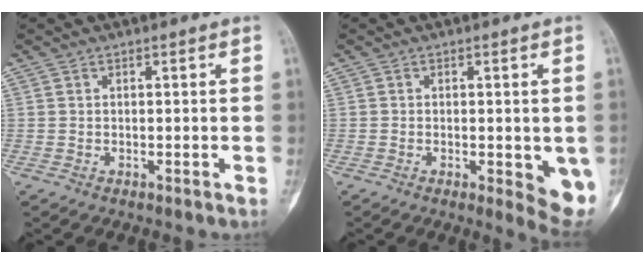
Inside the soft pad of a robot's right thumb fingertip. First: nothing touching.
{"total": 7.5, "force": [-1.6, 2.6, 6.9], "torque": [-0.073, -0.014, -0.014]}